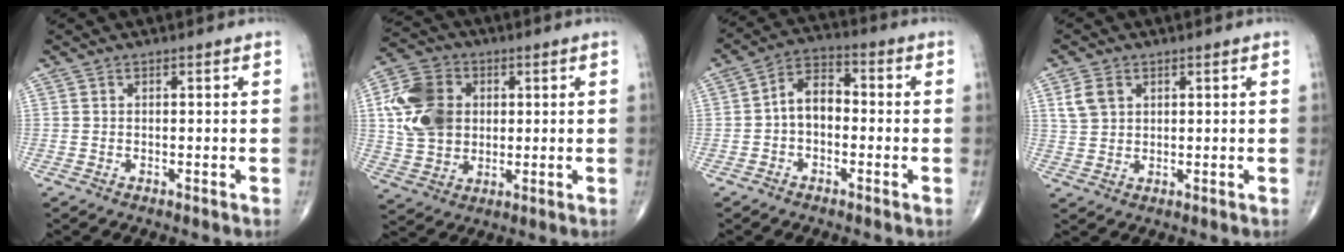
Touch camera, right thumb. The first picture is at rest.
{"total": 13.6, "force": [2.3, 10.6, 8.2], "torque": [-0.141, 0.006, 0.043]}
{"total": 7.3, "force": [-0.8, 4.9, 5.4], "torque": [-0.078, 0.029, -0.026]}
{"total": 4.6, "force": [1.9, 3.3, 2.5], "torque": [-0.042, -0.002, 0.042]}